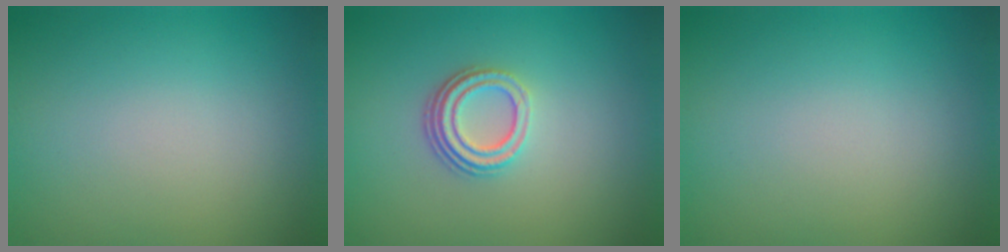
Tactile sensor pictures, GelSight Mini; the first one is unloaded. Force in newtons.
{"total": 3.3, "press": 2.4, "slide": 2.3}
{"total": 0.0}